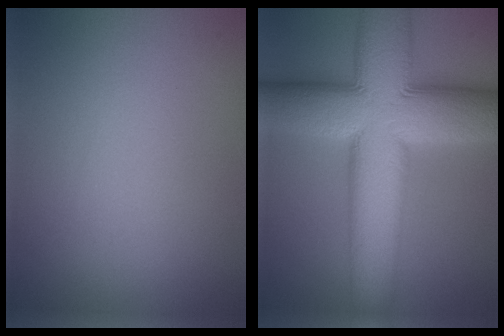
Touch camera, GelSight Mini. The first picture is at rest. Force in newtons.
{"total": 15.8, "press": 15.8, "slide": 0.3}